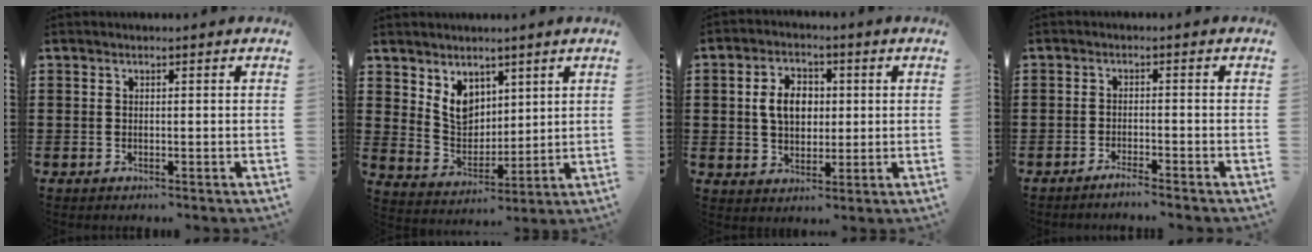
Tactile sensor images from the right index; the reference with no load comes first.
{"total": 6.5, "force": [3.9, 4.6, 2.5], "torque": [-0.070, 0.000, 0.076]}
{"total": 6.1, "force": [0.6, 4.4, 4.2], "torque": [-0.092, 0.011, 0.004]}
{"total": 1.9, "force": [-1.7, -0.2, 0.6], "torque": [-0.010, 0.001, -0.033]}